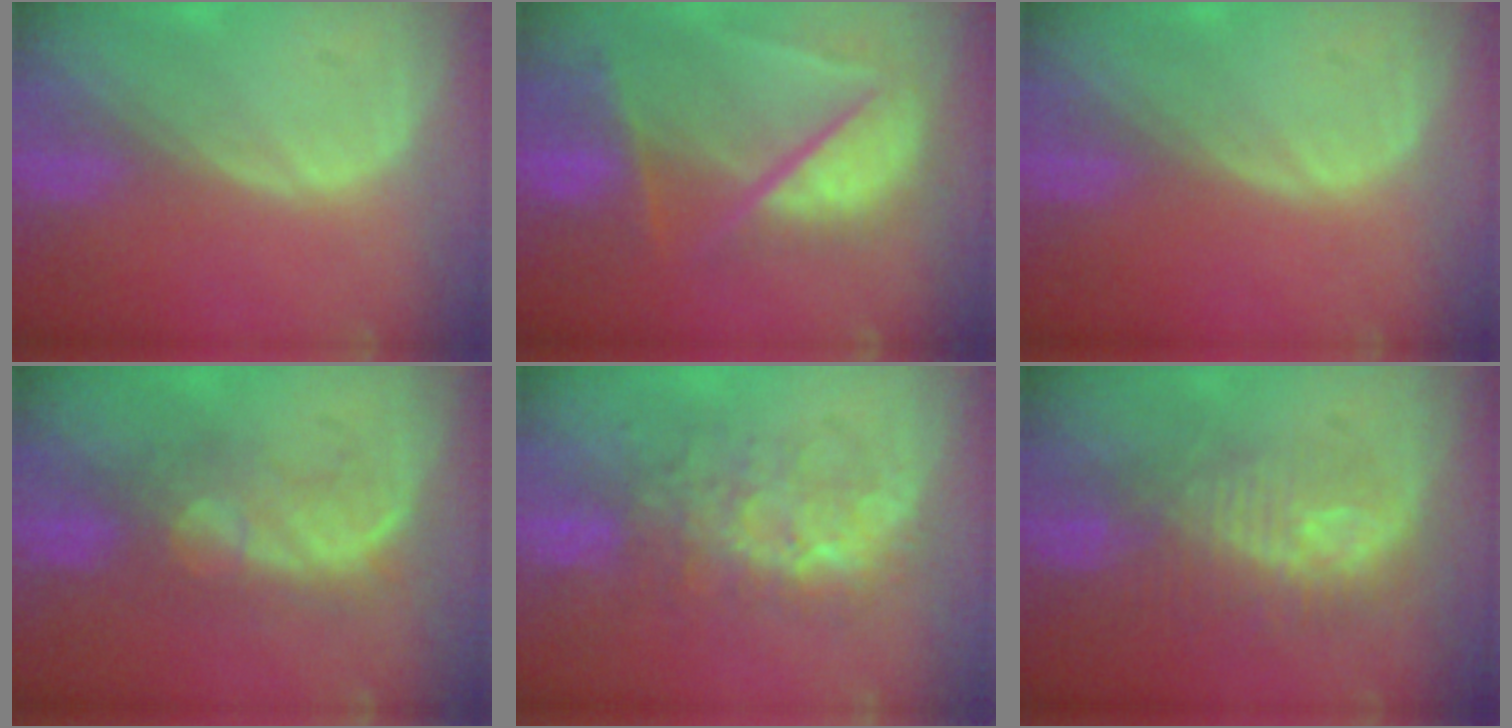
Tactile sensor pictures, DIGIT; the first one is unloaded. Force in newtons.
{"total": 10.4, "press": 8.6, "slide": 5.8}
{"total": 0.0}
{"total": 7.7, "press": 7.4, "slide": 2.2}
{"total": 8.1, "press": 7.8, "slide": 1.9}
{"total": 9.7, "press": 8.9, "slide": 3.9}